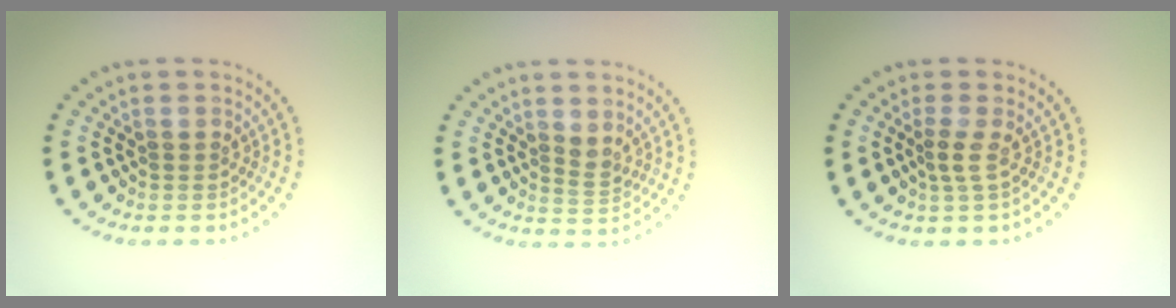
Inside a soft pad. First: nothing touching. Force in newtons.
{"total": 1.3, "press": 1.3, "slide": 0.5}
{"total": 1.3, "press": 0.9, "slide": 0.9}